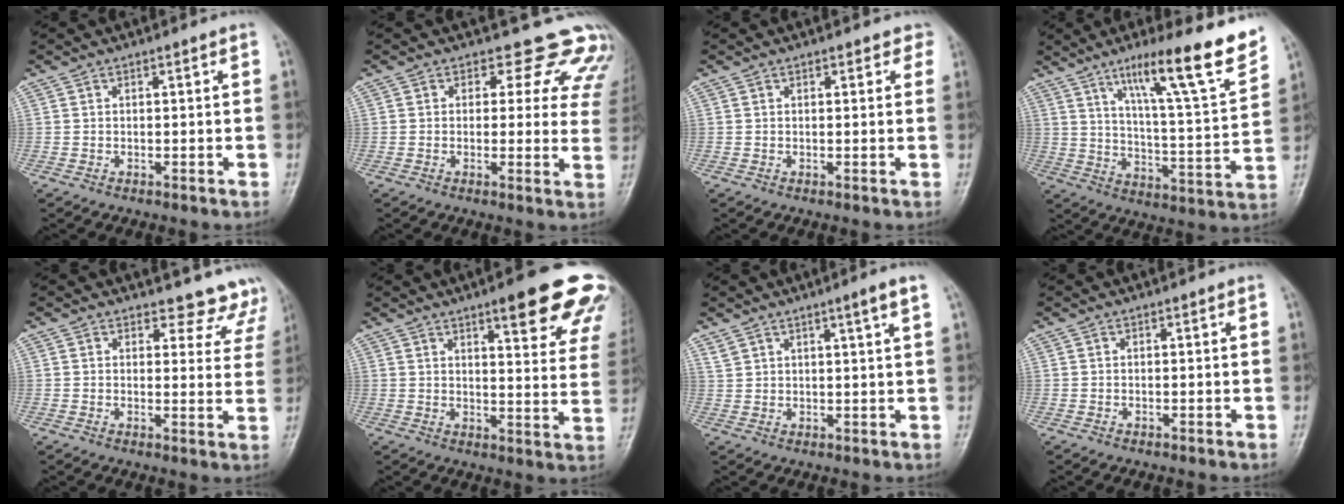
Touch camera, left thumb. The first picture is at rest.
{"total": 12.2, "force": [10.1, 6.2, 2.6], "torque": [0.031, -0.048, 0.081]}
{"total": 1.8, "force": [1.2, 1.2, 0.8], "torque": [0.014, -0.001, 0.006]}
{"total": 18.5, "force": [12.0, 1.9, 14.0], "torque": [-0.194, -0.060, 0.188]}
{"total": 9.5, "force": [8.7, 3.8, 0.0], "torque": [0.056, -0.054, 0.066]}
{"total": 18.2, "force": [11.9, 4.1, 13.2], "torque": [-0.130, -0.046, 0.140]}
{"total": 4.5, "force": [3.1, 0.0, 3.3], "torque": [-0.053, -0.018, 0.056]}
{"total": 0.0}